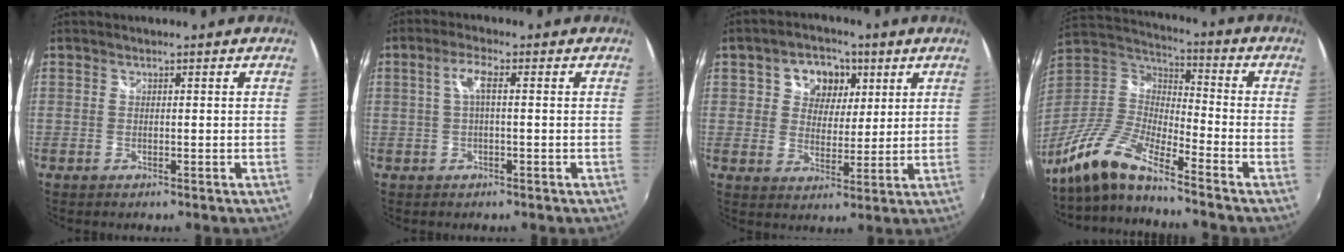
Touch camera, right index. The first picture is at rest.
{"total": 3.3, "force": [0.3, 0.6, 3.3], "torque": [-0.065, 0.008, 0.005]}
{"total": 8.9, "force": [3.2, 7.1, 4.3], "torque": [-0.081, 0.017, 0.052]}
{"total": 13.2, "force": [-10.6, 2.3, 7.6], "torque": [-0.166, -0.002, -0.220]}